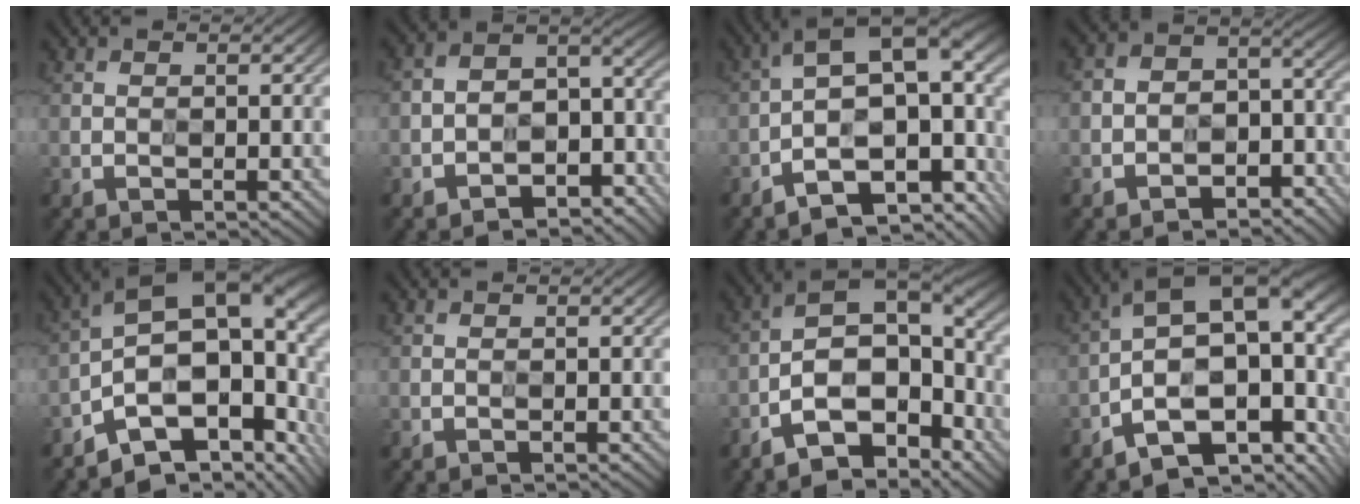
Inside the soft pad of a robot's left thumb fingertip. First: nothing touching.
{"total": 7.7, "force": [-5.0, 4.7, 3.5], "torque": [-0.053, -0.012, -0.094]}
{"total": 14.1, "force": [-4.7, 5.2, 12.2], "torque": [-0.175, 0.015, -0.057]}
{"total": 6.6, "force": [-4.2, 4.3, 2.6], "torque": [-0.042, -0.006, -0.080]}
{"total": 14.6, "force": [-4.4, 7.0, 12.0], "torque": [-0.180, 0.008, -0.063]}
{"total": 0.0}
{"total": 11.4, "force": [-6.0, 5.1, 8.2], "torque": [-0.129, 0.002, -0.104]}
{"total": 15.1, "force": [-3.9, 5.8, 13.3], "torque": [-0.182, 0.015, -0.049]}